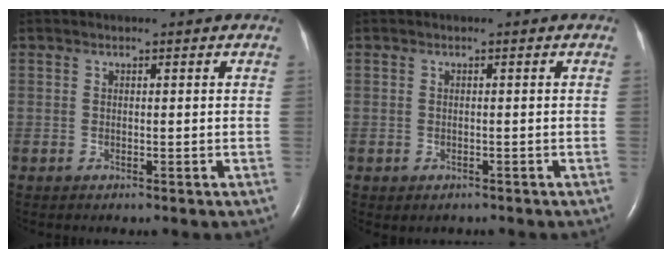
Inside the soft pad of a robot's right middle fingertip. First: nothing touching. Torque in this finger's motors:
{"motor_torque": [0.22, -0.35, -0.03, 0.03]}